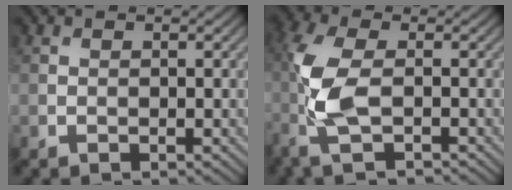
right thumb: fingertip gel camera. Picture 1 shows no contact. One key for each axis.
{"total": 7.0, "fx": -1.7, "fy": 2.6, "fz": 6.2, "tx": -0.165, "ty": 0.001, "tz": -0.040}